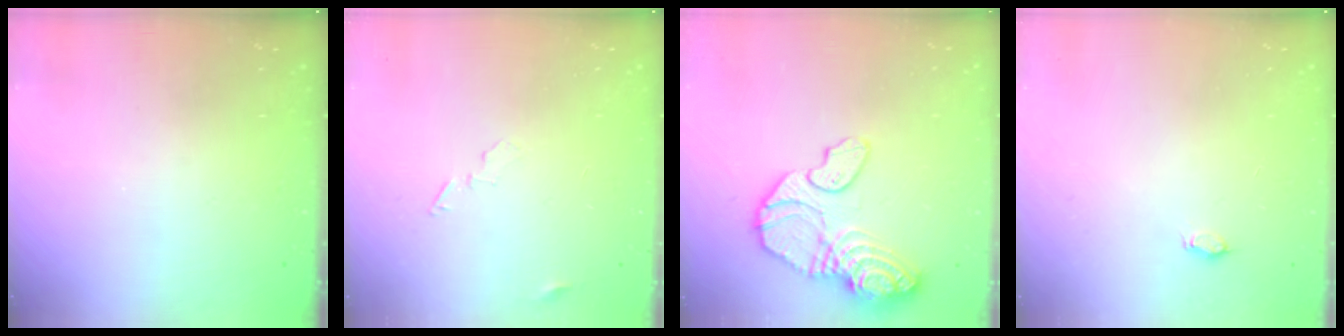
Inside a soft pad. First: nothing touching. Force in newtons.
{"total": 4.5, "press": 4.5, "slide": 0.4}
{"total": 15.5, "press": 15.4, "slide": 2.1}
{"total": 2.9, "press": 2.7, "slide": 1.2}